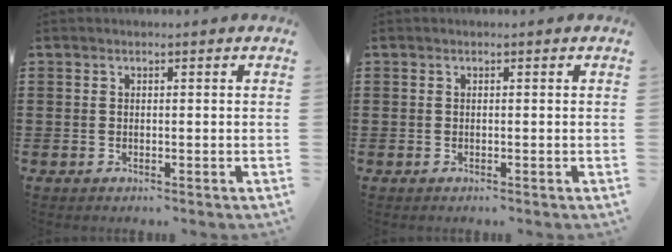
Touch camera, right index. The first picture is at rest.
{"total": 0.0}